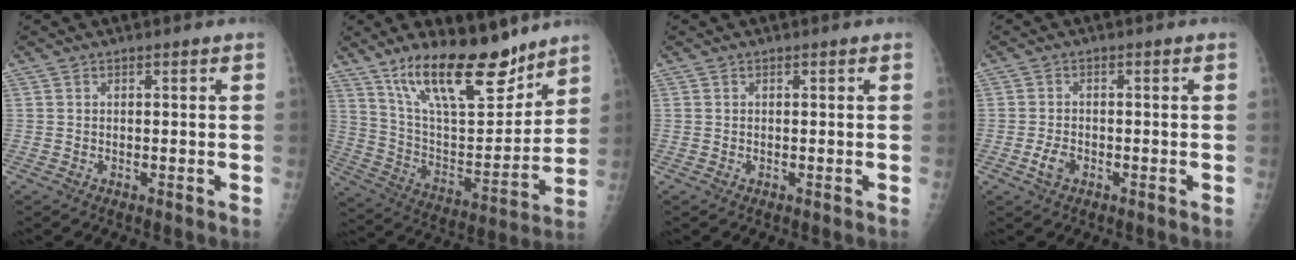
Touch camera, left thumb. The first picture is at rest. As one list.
[{"total": 21.3, "force": [15.1, 7.5, 12.9], "torque": [-0.177, -0.080, 0.266]}, {"total": 0.0}, {"total": 2.9, "force": [-1.2, 1.9, 1.8], "torque": [-0.035, 0.005, -0.022]}]